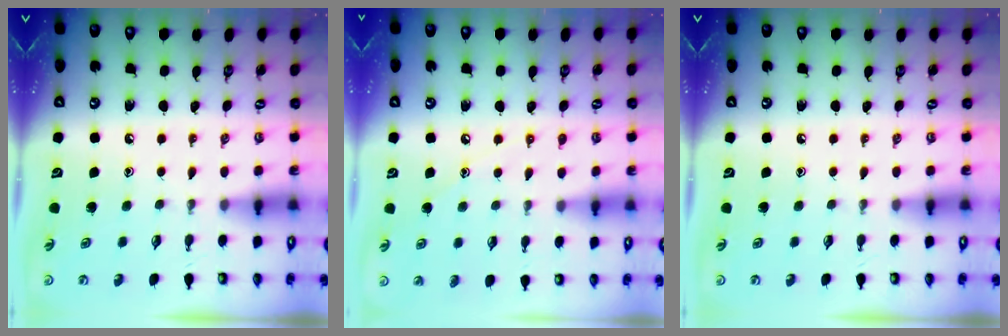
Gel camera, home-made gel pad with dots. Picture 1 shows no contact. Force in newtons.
{"total": 6.0, "press": 5.9, "slide": 0.8}
{"total": 0.0}